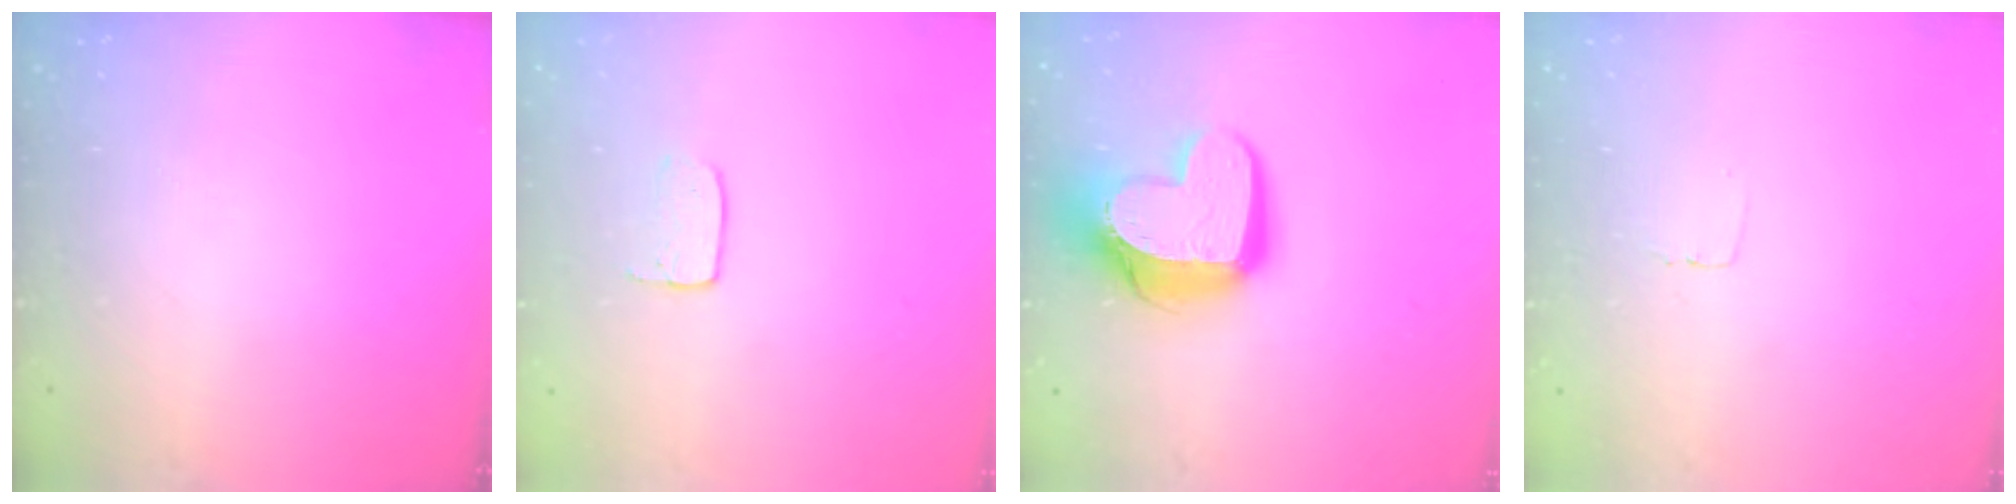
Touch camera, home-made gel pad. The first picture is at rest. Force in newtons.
{"total": 3.5, "press": 3.5, "slide": 0.2}
{"total": 14.9, "press": 14.8, "slide": 1.4}
{"total": 2.3, "press": 2.3, "slide": 0.1}